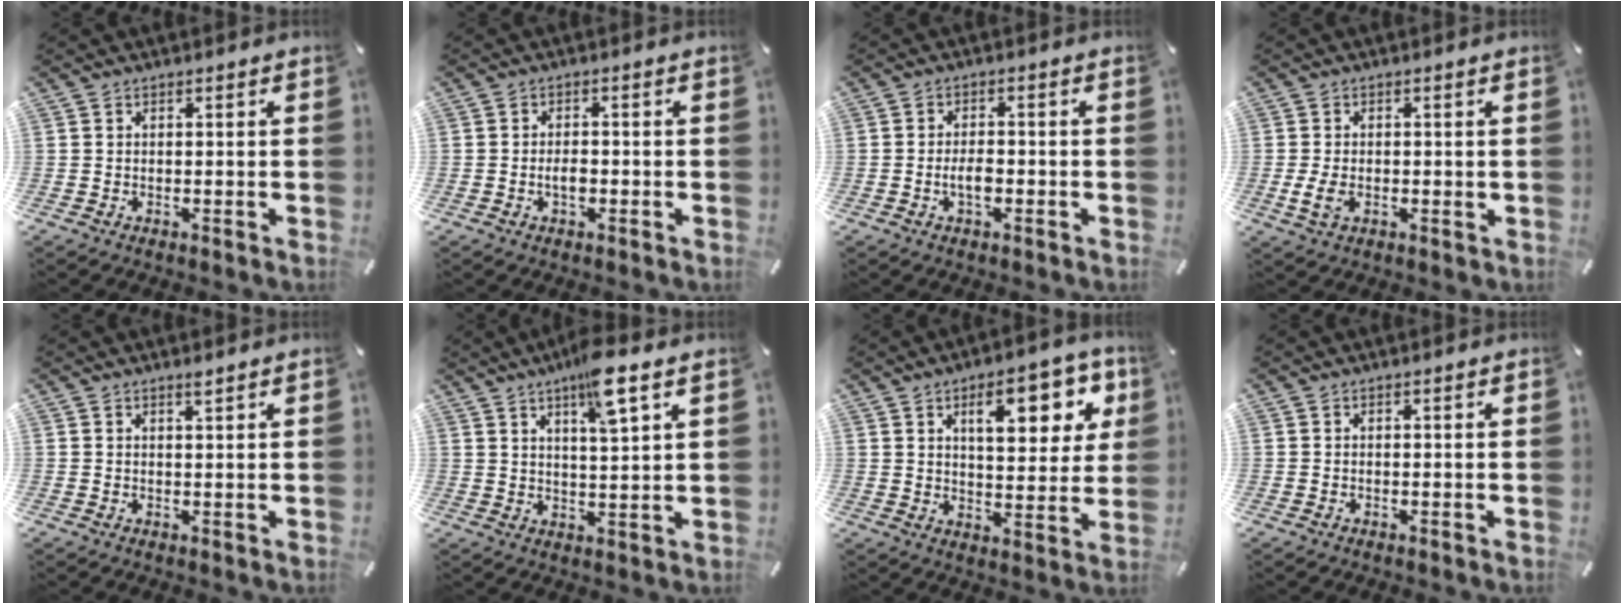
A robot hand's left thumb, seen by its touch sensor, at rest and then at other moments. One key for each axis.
{"total": 2.7, "fx": -0.9, "fy": 1.4, "fz": 2.1, "tx": -0.039, "ty": 0.006, "tz": -0.016}
{"total": 3.8, "fx": -1.2, "fy": 1.8, "fz": 3.0, "tx": -0.061, "ty": 0.007, "tz": -0.023}
{"total": 4.0, "fx": -0.6, "fy": 2.5, "fz": 3.0, "tx": -0.072, "ty": -0.004, "tz": -0.012}
{"total": 1.1, "fx": 0.9, "fy": 0.0, "fz": 0.6, "tx": -0.012, "ty": -0.003, "tz": 0.017}
{"total": 9.2, "fx": 5.9, "fy": 1.6, "fz": 6.8, "tx": -0.115, "ty": -0.022, "tz": 0.098}
{"total": 15.3, "fx": 6.9, "fy": 7.0, "fz": 11.7, "tx": -0.156, "ty": -0.018, "tz": 0.108}
{"total": 0.0}